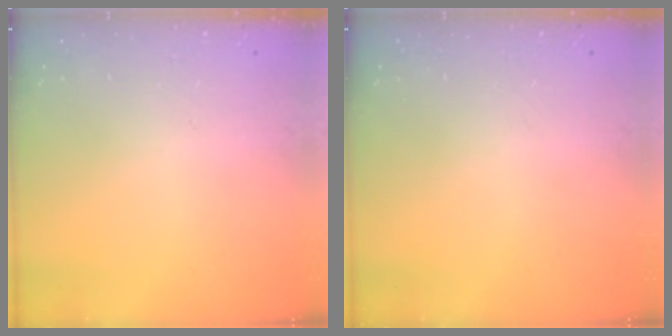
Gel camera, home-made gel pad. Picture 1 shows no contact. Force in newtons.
{"total": 0.0}